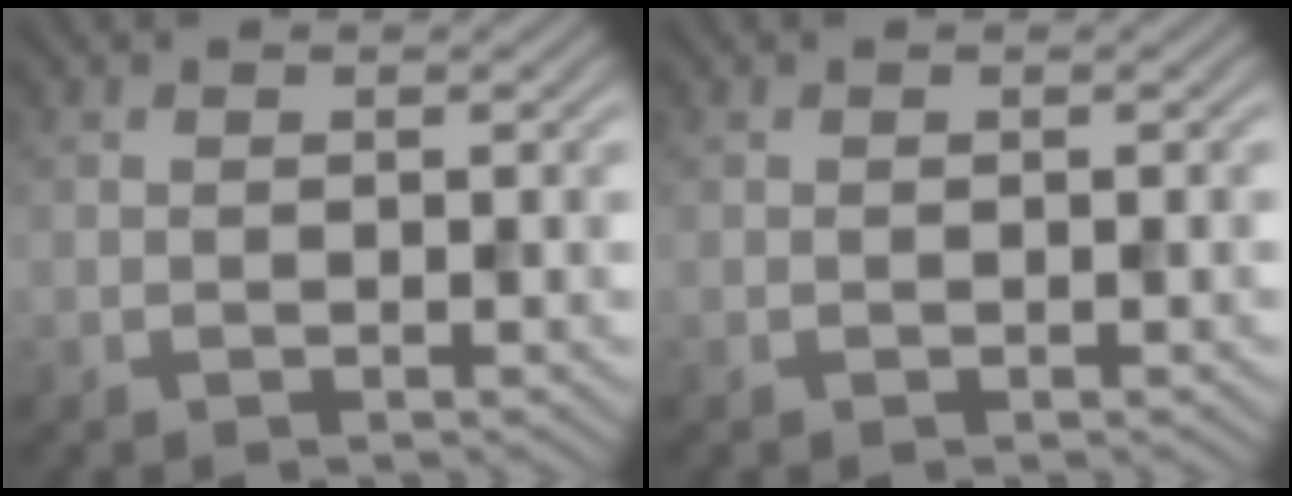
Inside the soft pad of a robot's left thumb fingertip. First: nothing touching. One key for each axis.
{"total": 0.0}